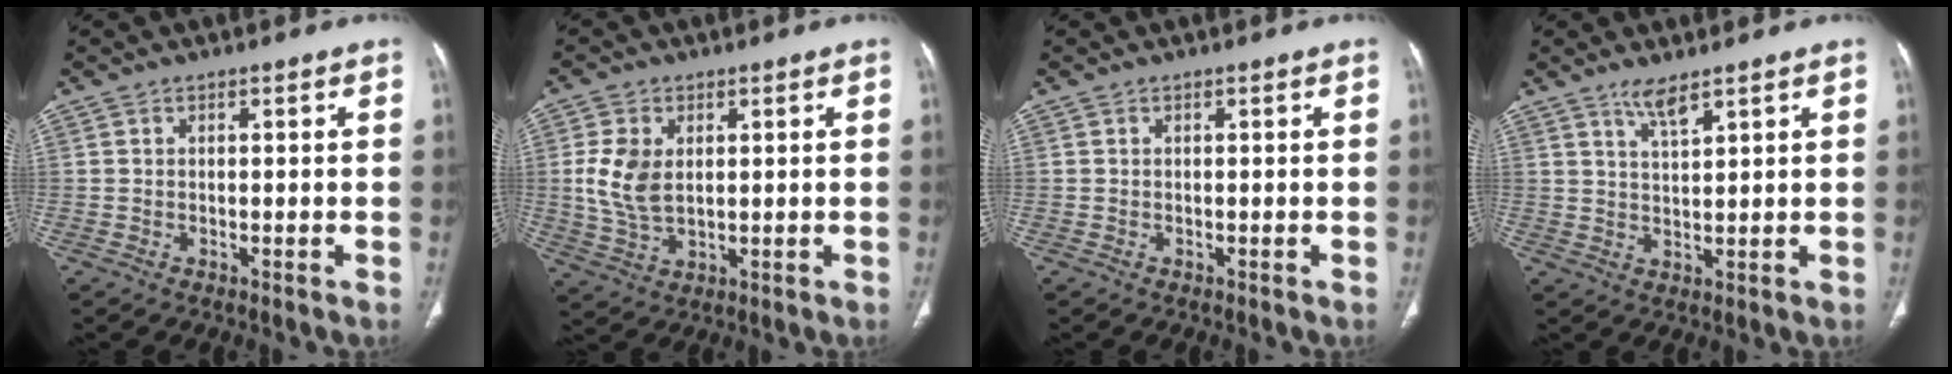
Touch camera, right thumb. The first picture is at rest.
{"total": 8.1, "force": [1.3, 5.2, 6.1], "torque": [-0.120, -0.005, 0.034]}
{"total": 0.0}
{"total": 3.8, "force": [2.9, 0.6, 2.4], "torque": [-0.044, -0.018, 0.057]}